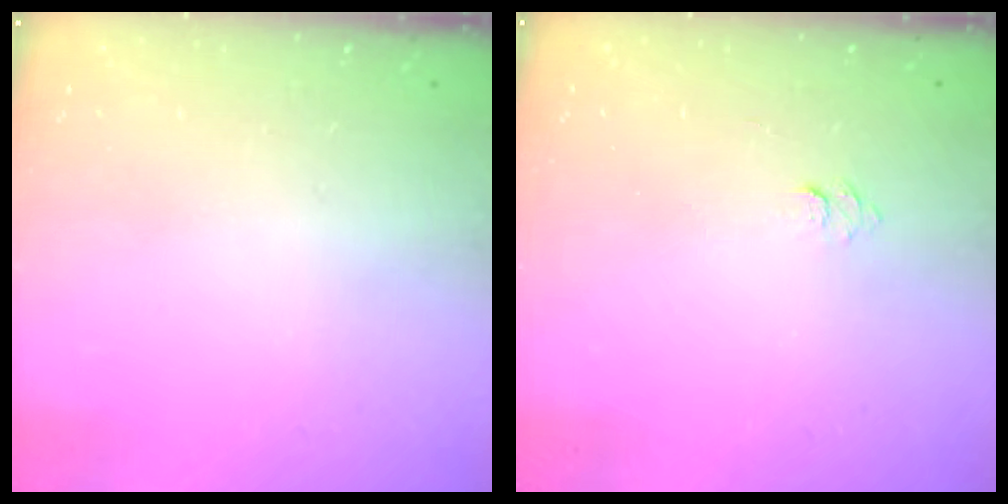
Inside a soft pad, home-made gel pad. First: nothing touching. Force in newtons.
{"total": 3.5, "press": 3.5, "slide": 0.3}